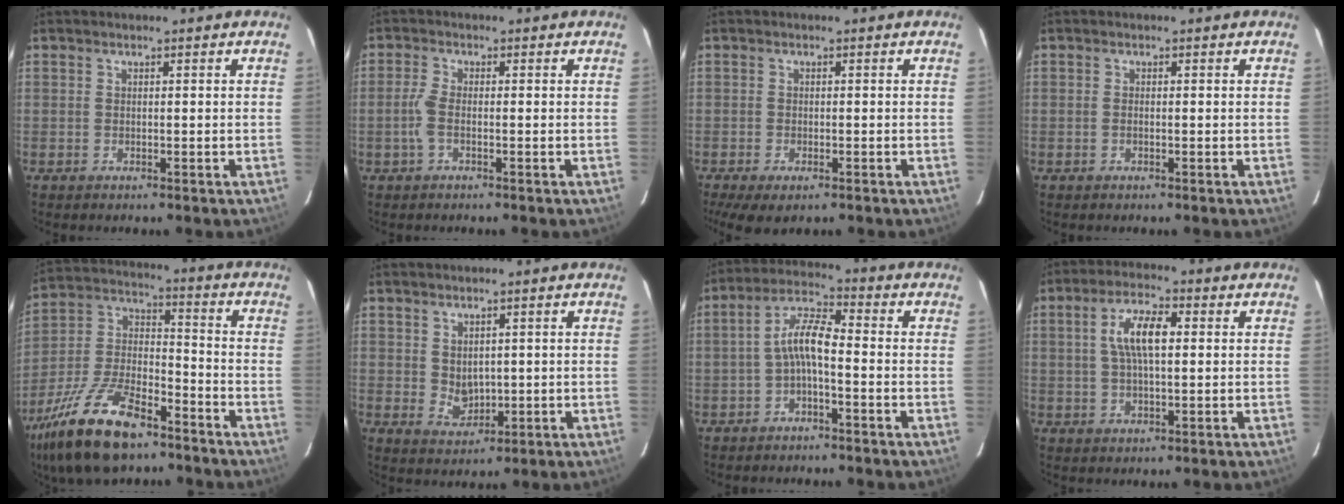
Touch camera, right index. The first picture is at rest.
{"total": 3.0, "force": [-0.8, 0.9, 2.7], "torque": [-0.067, 0.002, -0.018]}
{"total": 6.2, "force": [-4.0, 2.5, 4.1], "torque": [-0.095, -0.027, -0.066]}
{"total": 0.6, "force": [-0.2, 0.2, 0.5], "torque": [-0.011, 0.001, -0.004]}
{"total": 20.5, "force": [-13.7, 8.3, 12.9], "torque": [-0.273, -0.009, -0.250]}
{"total": 3.8, "force": [0.8, 3.1, 2.1], "torque": [-0.034, -0.001, 0.024]}
{"total": 6.0, "force": [-2.0, 1.6, 5.5], "torque": [-0.120, 0.019, -0.039]}
{"total": 7.5, "force": [1.4, 2.6, 6.9], "torque": [-0.132, 0.013, 0.026]}